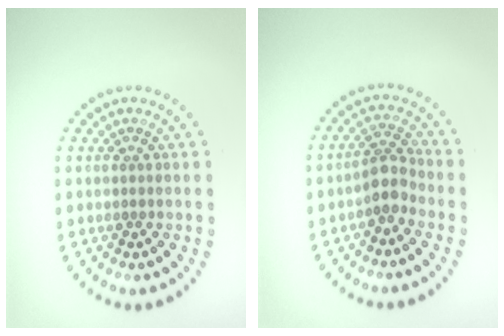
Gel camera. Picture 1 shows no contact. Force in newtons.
{"total": 2.5, "press": 2.0, "slide": 1.5}